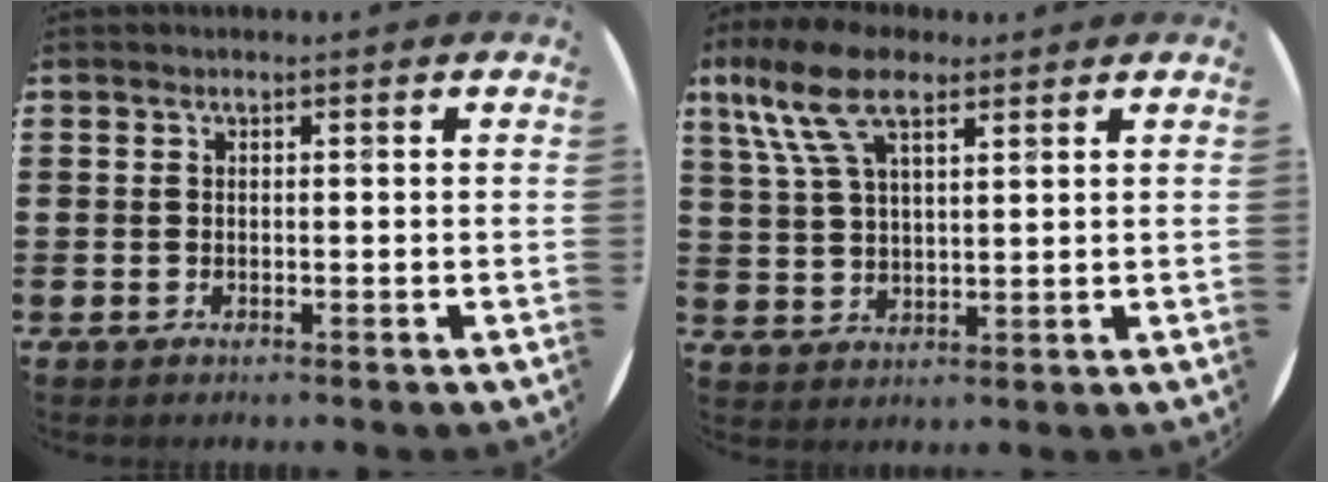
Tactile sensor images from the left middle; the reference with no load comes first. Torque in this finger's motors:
{"motor_torque": [0.26, 0.06, 0.97, 0.21]}